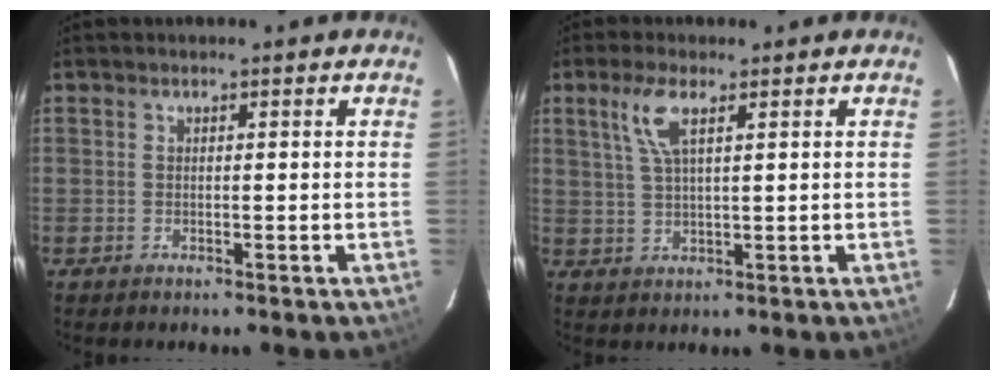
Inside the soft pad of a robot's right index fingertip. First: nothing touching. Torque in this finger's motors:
{"motor_torque": [0.32, -0.11, 0.28, 0.09]}